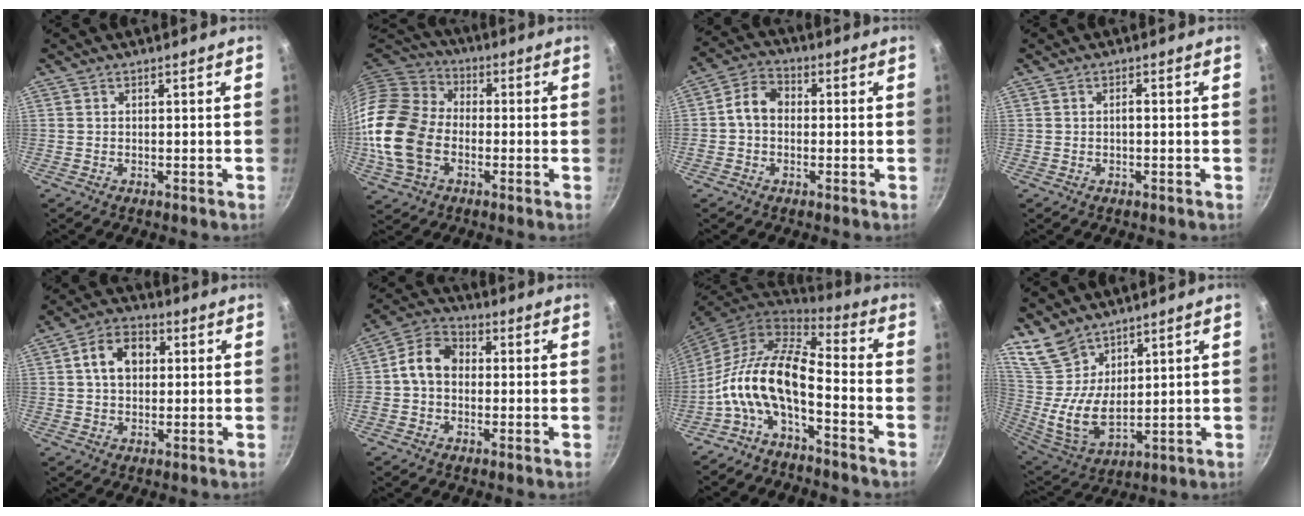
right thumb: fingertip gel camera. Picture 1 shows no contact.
{"total": 19.0, "force": [-3.3, 13.6, 12.8], "torque": [-0.246, 0.028, -0.074]}
{"total": 6.3, "force": [-0.2, 5.0, 3.8], "torque": [-0.047, 0.021, -0.019]}
{"total": 1.0, "force": [-0.2, 0.4, 0.9], "torque": [-0.020, 0.007, -0.004]}
{"total": 8.6, "force": [1.8, 6.3, 5.6], "torque": [-0.068, 0.014, 0.019]}
{"total": 8.4, "force": [0.0, 6.7, 5.1], "torque": [-0.065, 0.024, -0.022]}
{"total": 14.1, "force": [-4.5, 6.2, 11.8], "torque": [-0.234, 0.052, -0.102]}
{"total": 11.7, "force": [8.2, 6.1, 5.6], "torque": [-0.090, -0.053, 0.179]}